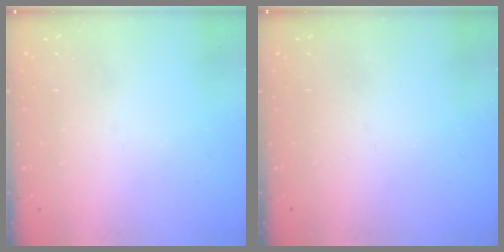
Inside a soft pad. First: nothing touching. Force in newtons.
{"total": 0.0}